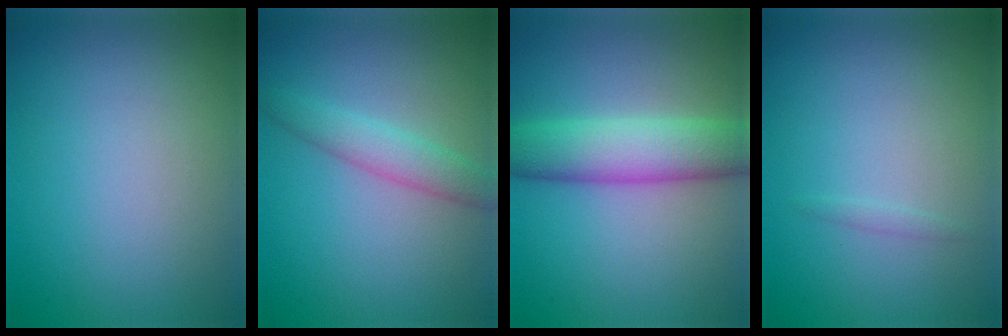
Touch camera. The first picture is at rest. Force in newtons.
{"total": 2.7, "press": 2.7, "slide": 0.1}
{"total": 5.9, "press": 5.9, "slide": 0.1}
{"total": 0.6, "press": 0.6, "slide": 0.0}